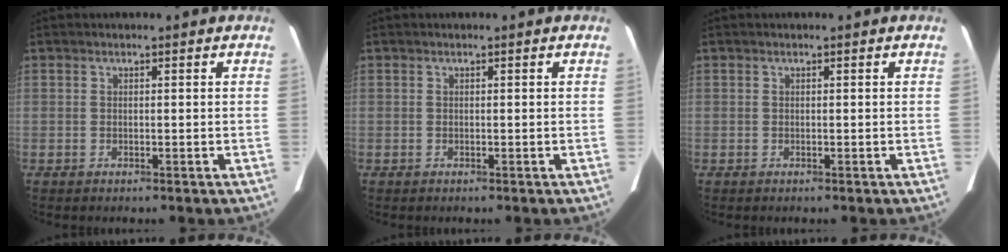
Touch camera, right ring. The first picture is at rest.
{"total": 0.0}
{"total": 0.0}